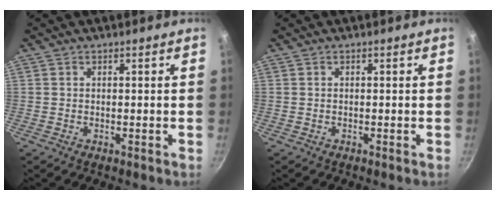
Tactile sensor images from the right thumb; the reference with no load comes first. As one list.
[{"total": 0.0}]